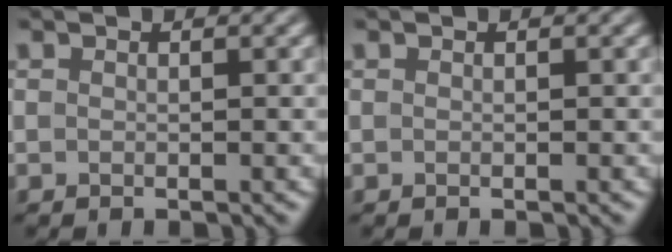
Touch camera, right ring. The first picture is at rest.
{"total": 0.0}